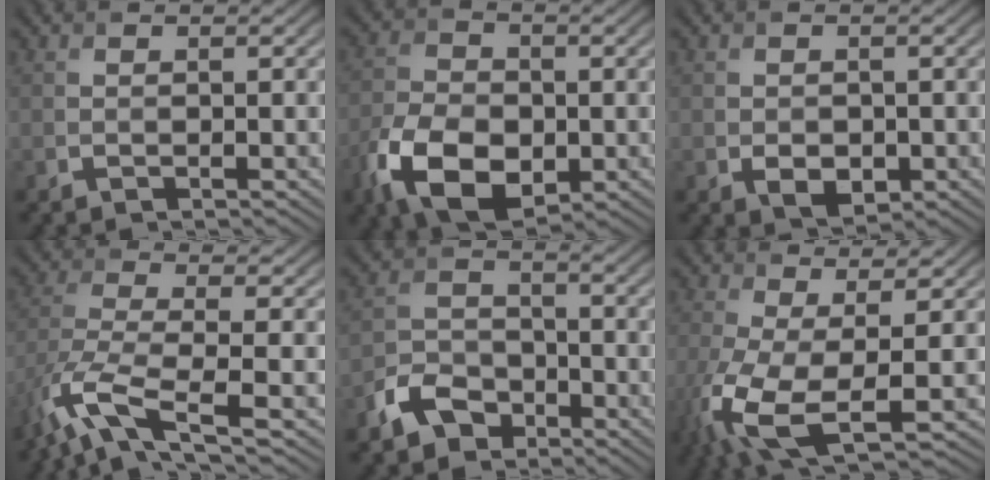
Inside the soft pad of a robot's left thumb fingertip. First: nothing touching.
{"total": 10.9, "force": [-4.2, 6.7, 7.5], "torque": [-0.176, -0.018, -0.083]}
{"total": 2.8, "force": [-0.8, 2.0, 1.8], "torque": [-0.033, -0.011, -0.013]}
{"total": 9.7, "force": [-5.5, 2.7, 7.6], "torque": [-0.174, -0.015, -0.113]}
{"total": 6.5, "force": [-4.1, 4.2, 2.8], "torque": [-0.063, -0.001, -0.095]}
{"total": 9.4, "force": [-2.7, 3.6, 8.2], "torque": [-0.210, -0.030, -0.048]}